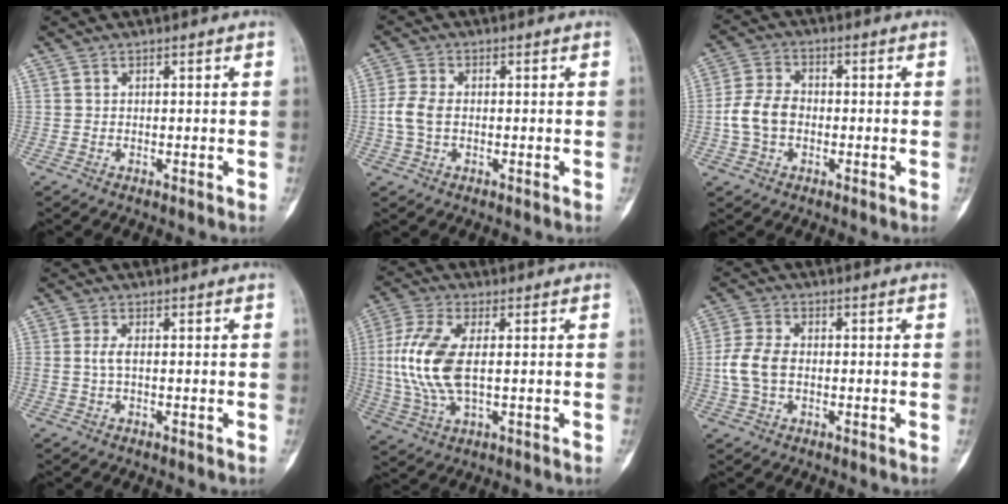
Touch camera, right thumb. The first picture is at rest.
{"total": 4.6, "force": [-0.4, 2.9, 3.6], "torque": [-0.088, 0.007, -0.011]}
{"total": 7.3, "force": [-1.0, 5.3, 4.9], "torque": [-0.094, 0.021, -0.026]}
{"total": 1.9, "force": [-0.1, 0.7, 1.7], "torque": [-0.043, 0.000, -0.003]}
{"total": 12.4, "force": [0.5, 5.7, 11.0], "torque": [-0.253, 0.000, 0.011]}
{"total": 6.6, "force": [-0.6, 4.3, 5.0], "torque": [-0.113, 0.012, -0.015]}